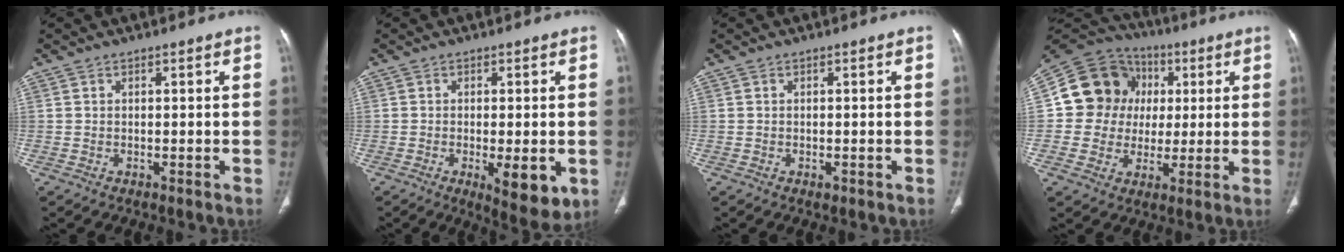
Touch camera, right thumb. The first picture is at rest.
{"total": 8.4, "force": [-2.3, 2.8, 7.6], "torque": [-0.101, -0.018, -0.028]}
{"total": 0.5, "force": [-0.2, 0.4, 0.3], "torque": [0.001, 0.001, -0.002]}
{"total": 15.5, "force": [2.4, 14.0, 6.2], "torque": [-0.078, 0.022, 0.038]}